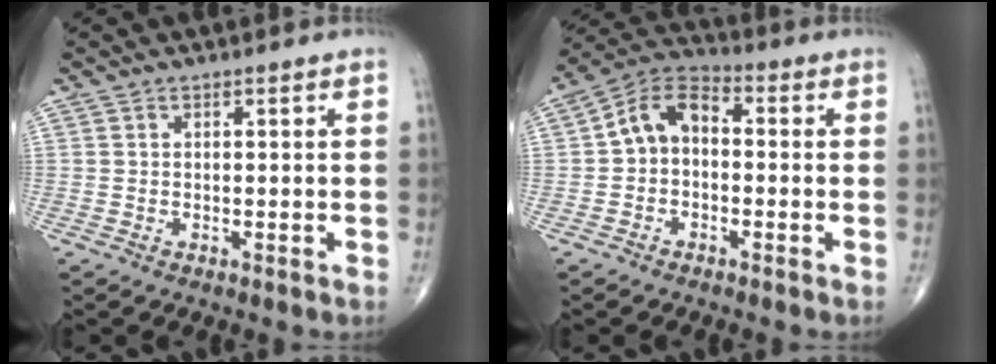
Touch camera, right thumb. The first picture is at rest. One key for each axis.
{"total": 8.3, "fx": -0.3, "fy": 5.8, "fz": 6.0, "tx": -0.088, "ty": 0.033, "tz": -0.023}